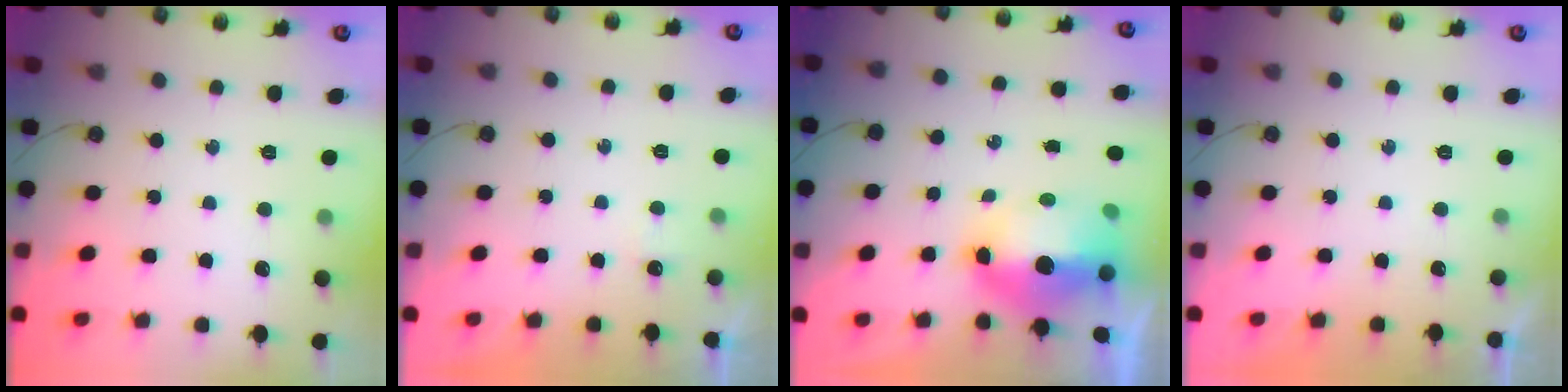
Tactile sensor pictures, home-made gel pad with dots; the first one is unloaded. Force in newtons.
{"total": 2.2, "press": 2.1, "slide": 0.4}
{"total": 12.7, "press": 12.6, "slide": 1.6}
{"total": 0.0}